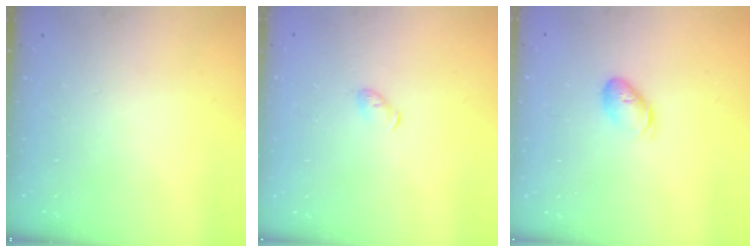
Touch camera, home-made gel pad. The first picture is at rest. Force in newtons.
{"total": 3.9, "press": 3.8, "slide": 1.0}
{"total": 7.4, "press": 7.3, "slide": 1.2}